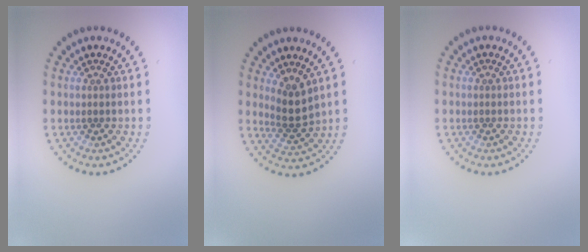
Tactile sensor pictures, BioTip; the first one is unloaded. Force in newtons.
{"total": 2.6, "press": 2.1, "slide": 1.5}
{"total": 0.0}